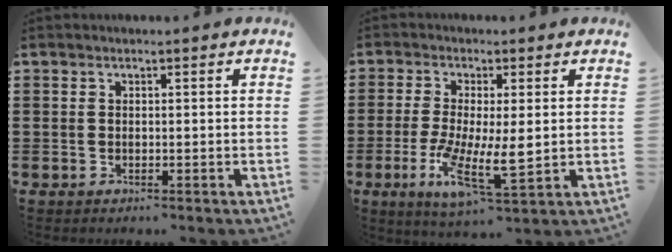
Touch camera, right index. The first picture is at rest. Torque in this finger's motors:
{"motor_torque": [2.10, -0.04, 0.39, 0.21]}